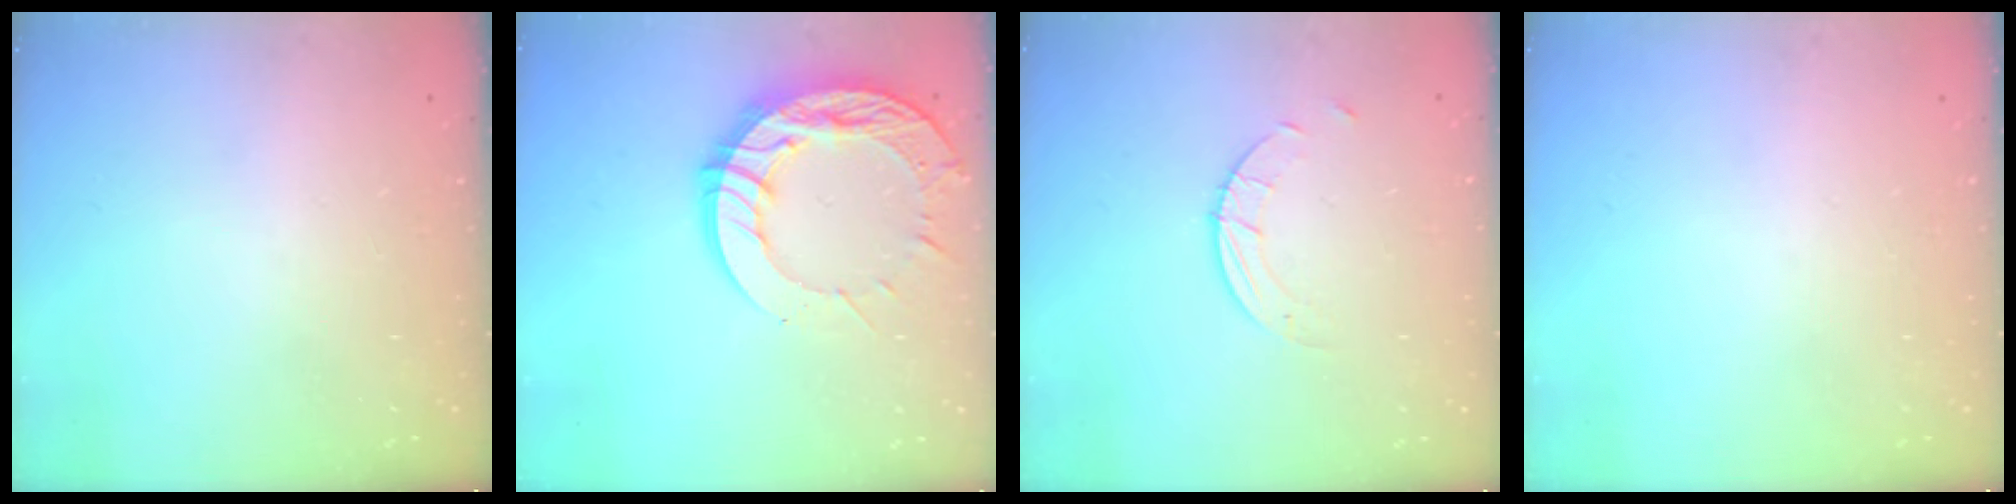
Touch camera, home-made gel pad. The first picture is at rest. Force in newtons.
{"total": 15.9, "press": 15.8, "slide": 1.4}
{"total": 2.6, "press": 2.6, "slide": 0.2}
{"total": 0.0}